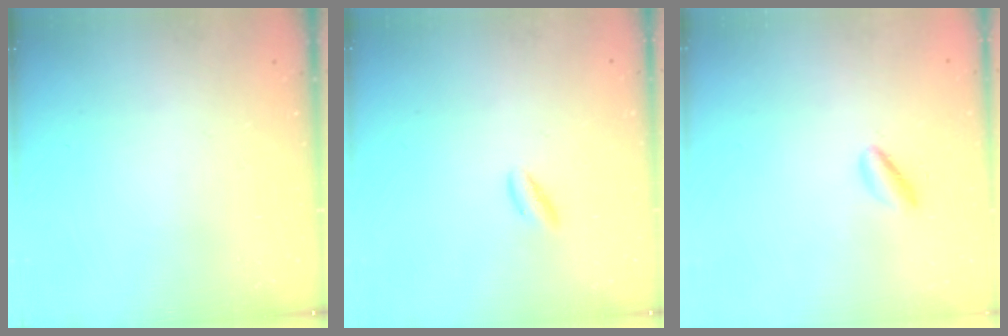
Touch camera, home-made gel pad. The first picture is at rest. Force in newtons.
{"total": 3.1, "press": 3.0, "slide": 0.9}
{"total": 2.8, "press": 2.6, "slide": 1.1}